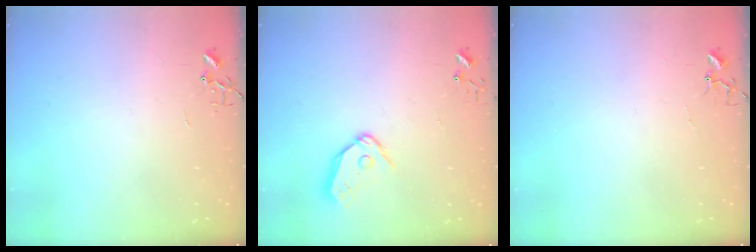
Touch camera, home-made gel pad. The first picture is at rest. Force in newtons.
{"total": 9.4, "press": 9.4, "slide": 0.7}
{"total": 4.0, "press": 4.0, "slide": 0.3}